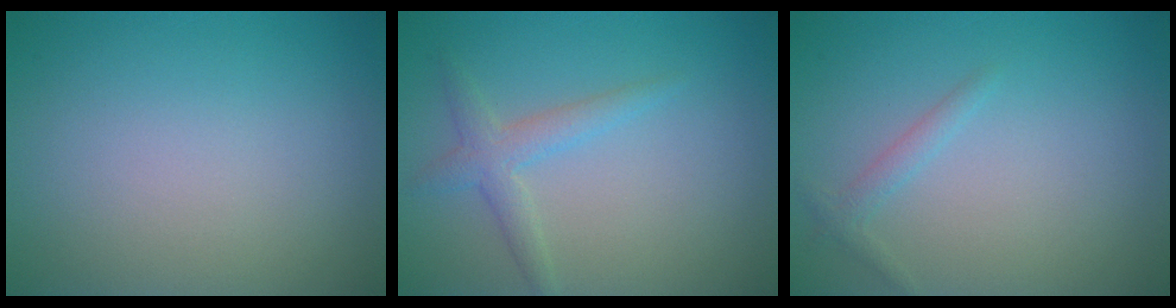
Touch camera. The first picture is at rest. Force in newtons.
{"total": 2.2, "press": 2.2, "slide": 0.1}
{"total": 1.1, "press": 1.1, "slide": 0.0}